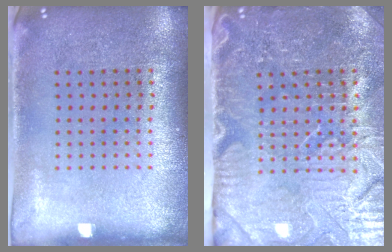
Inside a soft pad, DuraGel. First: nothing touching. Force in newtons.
{"total": 5.0, "press": 4.5, "slide": 2.2}